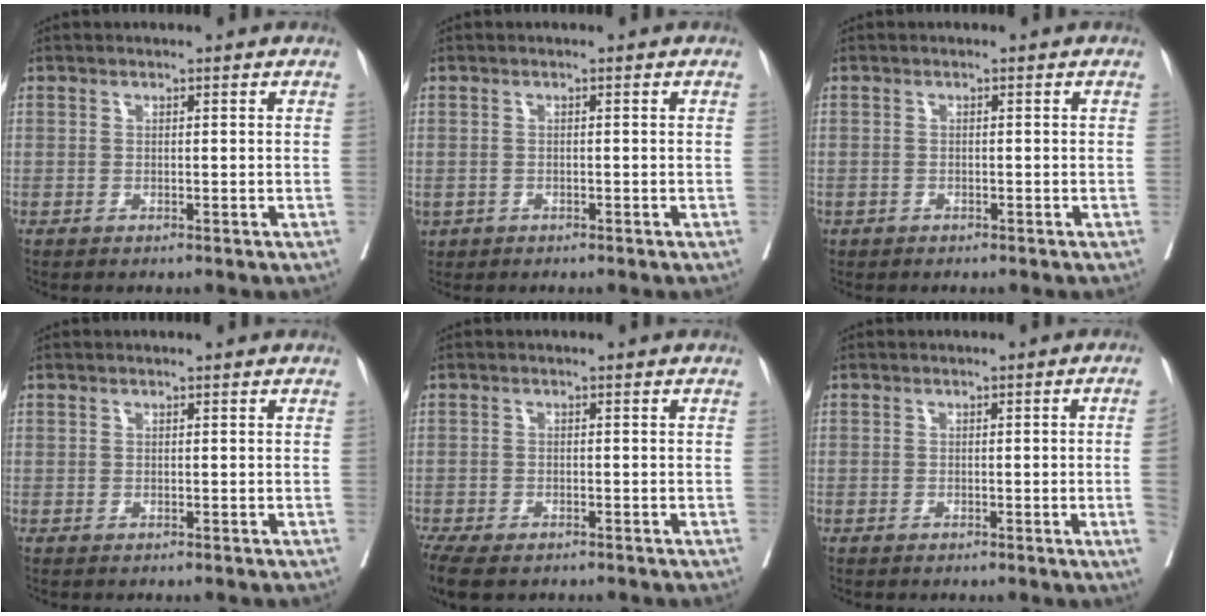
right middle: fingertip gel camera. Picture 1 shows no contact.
{"total": 2.3, "force": [-1.2, 1.7, 0.8], "torque": [-0.020, -0.002, -0.016]}
{"total": 0.7, "force": [-0.4, 0.5, 0.1], "torque": [-0.008, 0.003, -0.007]}
{"total": 0.0}
{"total": 9.5, "force": [-6.9, 4.1, 5.1], "torque": [-0.116, -0.014, -0.105]}
{"total": 3.4, "force": [-0.7, -1.0, 3.1], "torque": [-0.039, -0.003, -0.010]}